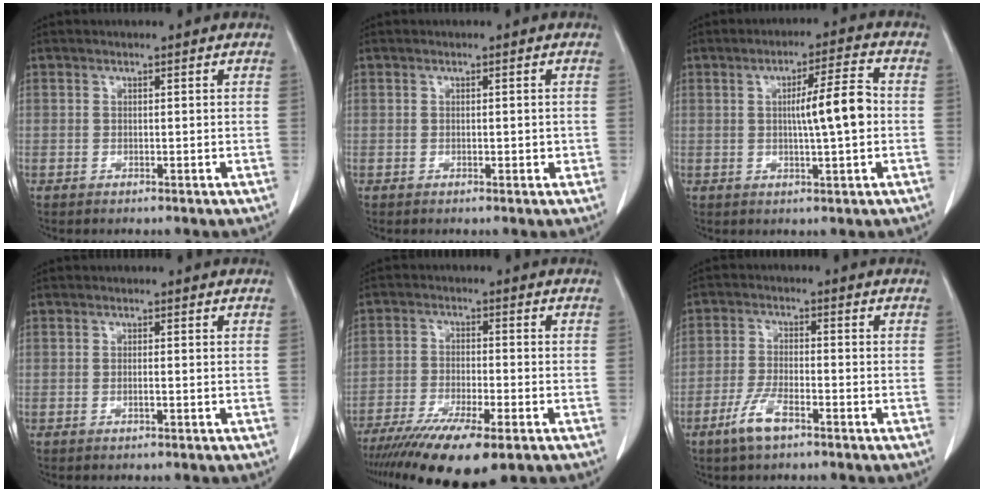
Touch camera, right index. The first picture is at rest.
{"total": 1.4, "force": [-0.2, 0.5, 1.3], "torque": [-0.021, 0.000, 0.000]}
{"total": 7.5, "force": [0.0, 0.3, 7.5], "torque": [-0.115, 0.008, -0.002]}
{"total": 0.8, "force": [-0.3, 0.0, 0.8], "torque": [-0.018, -0.001, -0.004]}
{"total": 13.4, "force": [-9.3, 2.3, 9.3], "torque": [-0.162, -0.034, -0.153]}
{"total": 5.5, "force": [-3.5, 1.3, 4.1], "torque": [-0.089, -0.004, -0.066]}